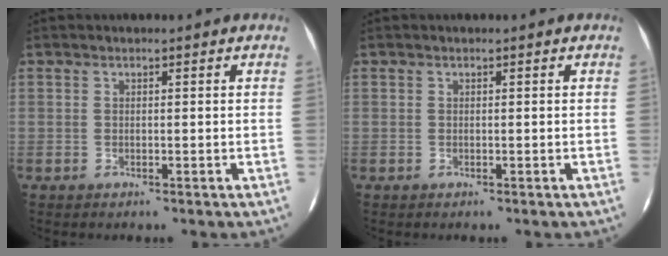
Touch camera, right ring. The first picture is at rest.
{"total": 0.0}